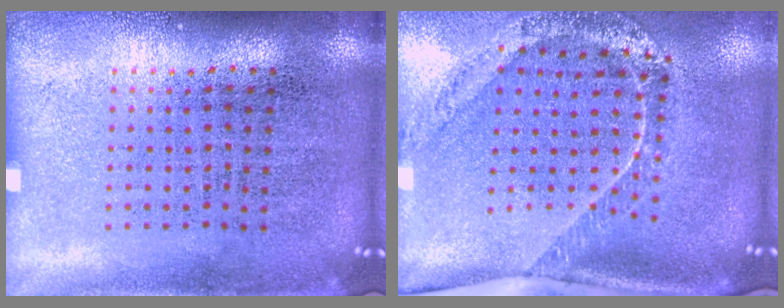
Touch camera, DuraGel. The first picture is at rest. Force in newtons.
{"total": 1.7, "press": 1.5, "slide": 0.8}